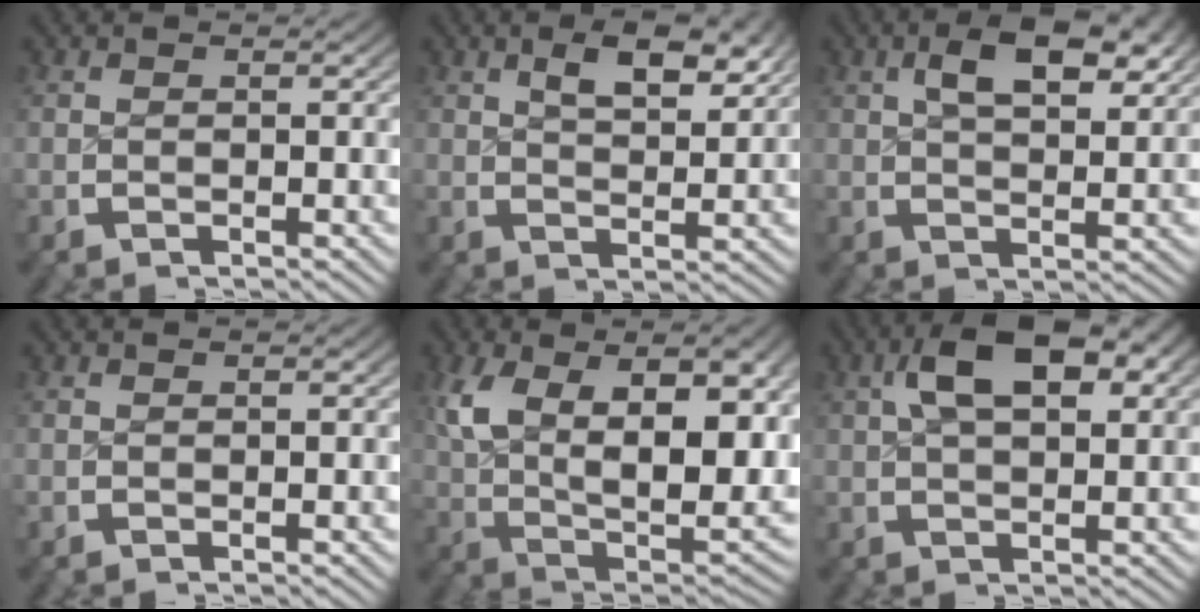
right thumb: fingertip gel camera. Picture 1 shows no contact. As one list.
[{"total": 4.4, "force": [2.5, 1.6, 3.3], "torque": [-0.042, 0.001, 0.042]}, {"total": 5.6, "force": [2.4, 2.2, 4.5], "torque": [-0.060, 0.006, 0.040]}, {"total": 0.0}, {"total": 14.1, "force": [0.5, 8.3, 11.3], "torque": [-0.227, -0.045, 0.036]}, {"total": 7.4, "force": [2.6, 3.6, 5.9], "torque": [-0.093, 0.009, 0.039]}]